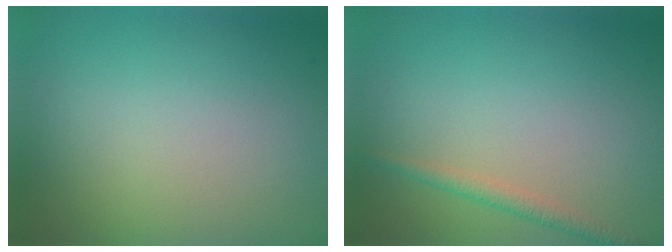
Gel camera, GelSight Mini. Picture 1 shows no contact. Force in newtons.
{"total": 1.6, "press": 1.6, "slide": 0.0}